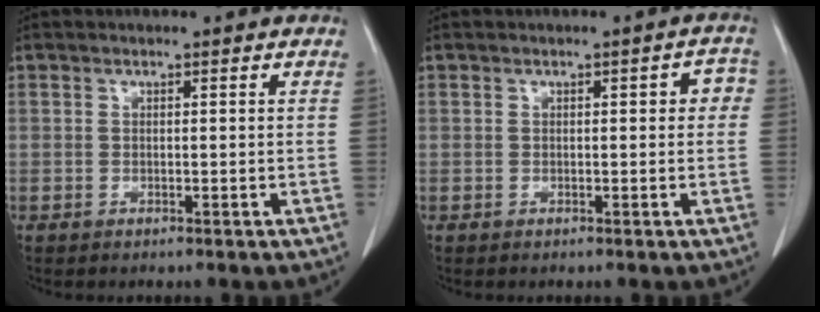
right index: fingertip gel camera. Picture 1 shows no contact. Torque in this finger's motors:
{"motor_torque": [0.22, -0.18, 0.11, 0.02]}